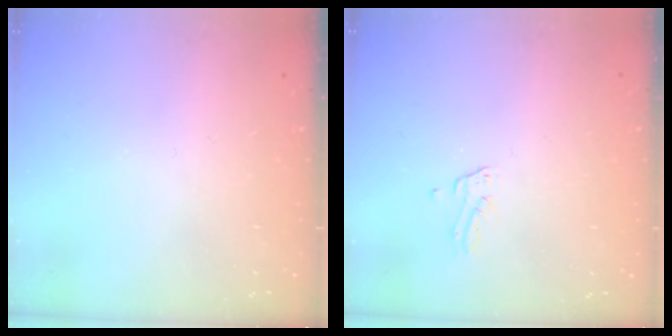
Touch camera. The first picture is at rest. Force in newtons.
{"total": 1.2, "press": 1.2, "slide": 0.1}